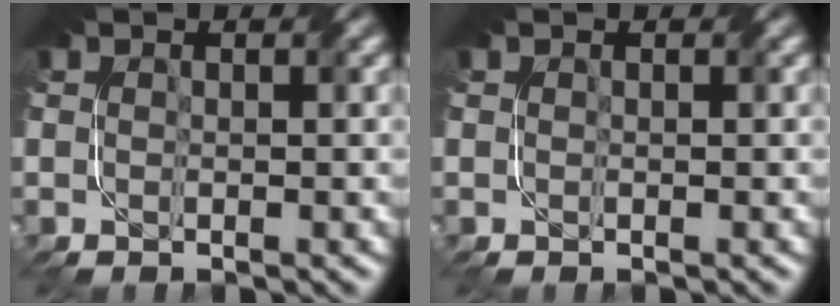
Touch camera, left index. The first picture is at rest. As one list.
[{"total": 0.8, "force": [-0.6, -0.3, -0.5], "torque": [0.009, 0.000, -0.003]}]